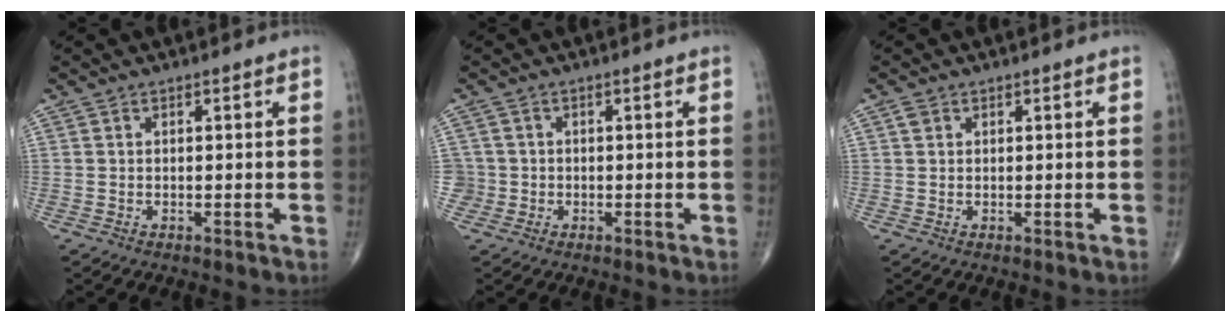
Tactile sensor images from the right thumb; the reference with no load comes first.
{"total": 2.4, "force": [-0.5, 2.3, -0.3], "torque": [0.022, 0.009, -0.012]}
{"total": 1.1, "force": [0.5, 0.9, 0.4], "torque": [-0.005, 0.003, 0.009]}